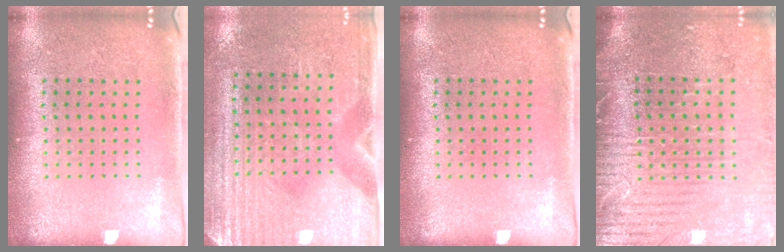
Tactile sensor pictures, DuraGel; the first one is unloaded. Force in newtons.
{"total": 3.0, "press": 2.7, "slide": 1.4}
{"total": 0.0}
{"total": 3.7, "press": 3.4, "slide": 1.4}